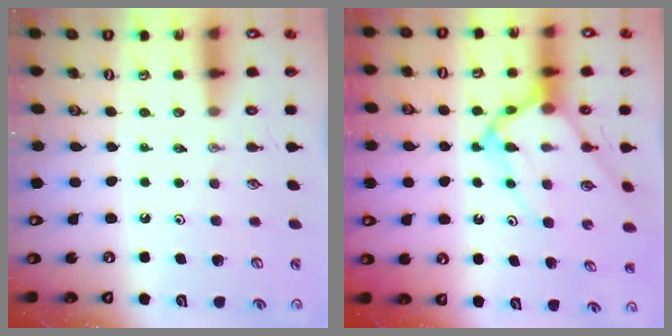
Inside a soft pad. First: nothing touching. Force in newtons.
{"total": 9.7, "press": 9.7, "slide": 0.8}